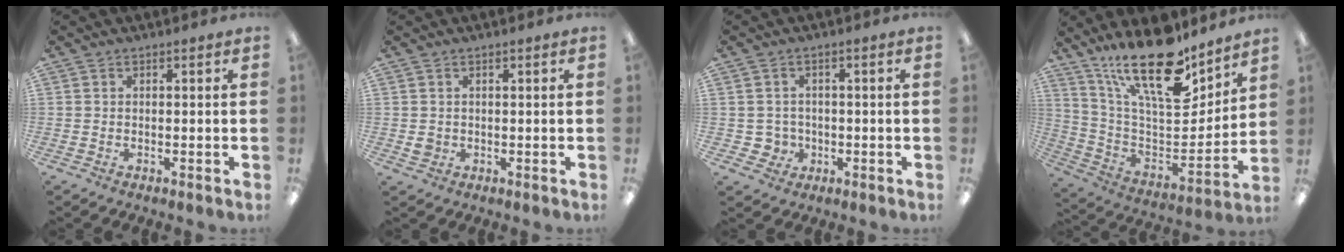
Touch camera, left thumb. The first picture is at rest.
{"total": 1.8, "force": [0.4, 1.7, 0.7], "torque": [-0.007, 0.000, 0.004]}
{"total": 3.6, "force": [-0.5, 3.5, 0.6], "torque": [-0.008, 0.004, -0.008]}
{"total": 23.5, "force": [16.8, 8.3, 14.2], "torque": [-0.247, -0.112, 0.287]}